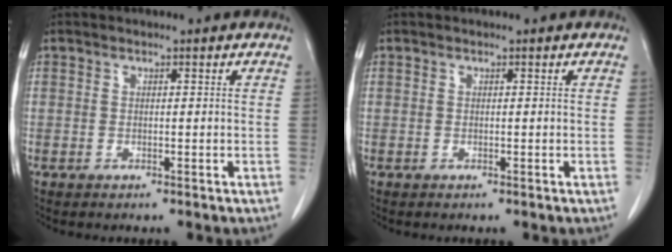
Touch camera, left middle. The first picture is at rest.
{"total": 0.0}